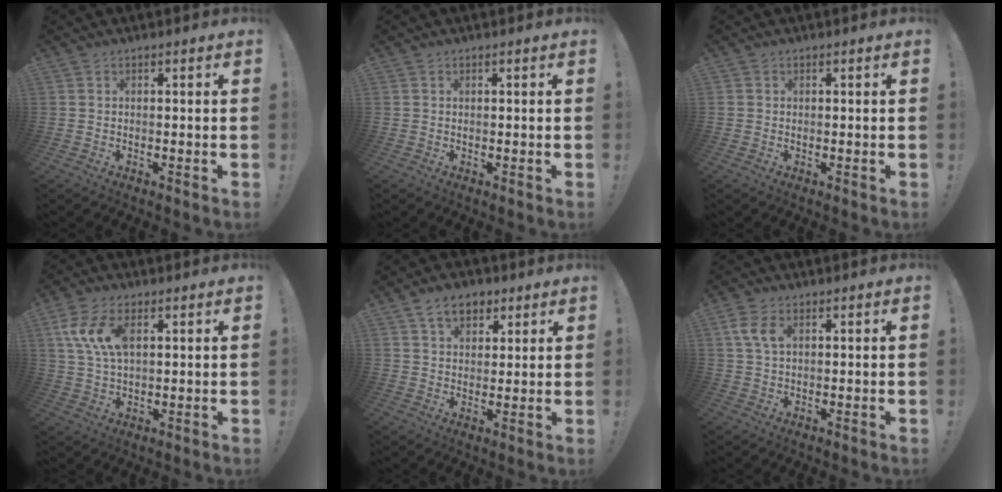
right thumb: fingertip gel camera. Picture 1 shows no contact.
{"total": 0.0}
{"total": 0.7, "force": [0.2, 0.6, 0.1], "torque": [-0.007, 0.004, 0.006]}
{"total": 10.7, "force": [3.6, 5.9, 8.2], "torque": [-0.176, 0.003, 0.067]}
{"total": 8.3, "force": [4.6, 5.4, 4.2], "torque": [-0.066, -0.008, 0.088]}
{"total": 5.5, "force": [1.9, 2.8, 4.3], "torque": [-0.104, 0.003, 0.034]}